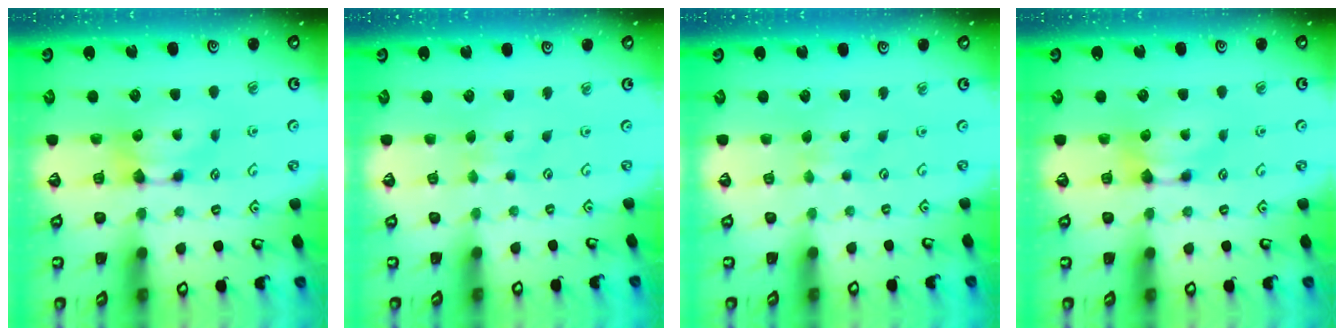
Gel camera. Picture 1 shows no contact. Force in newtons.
{"total": 2.7, "press": 2.7, "slide": 0.5}
{"total": 2.7, "press": 2.7, "slide": 0.5}
{"total": 0.0}